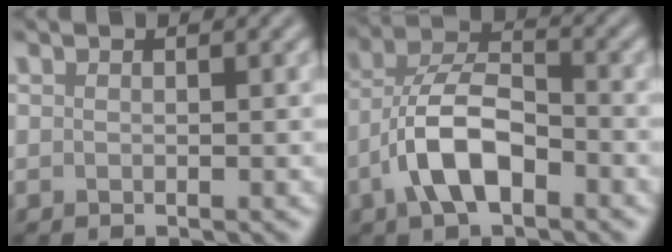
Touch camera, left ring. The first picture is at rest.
{"total": 6.7, "force": [-2.6, 3.3, 5.3], "torque": [-0.095, 0.012, -0.052]}